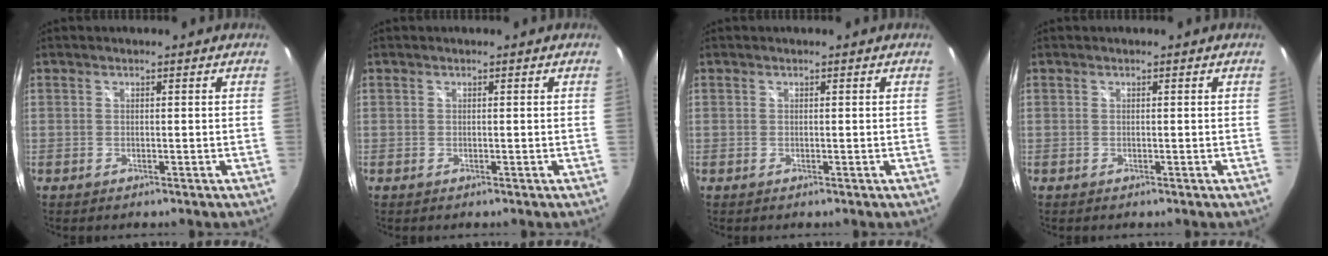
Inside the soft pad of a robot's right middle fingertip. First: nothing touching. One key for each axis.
{"total": 0.0}
{"total": 0.0}
{"total": 0.0}